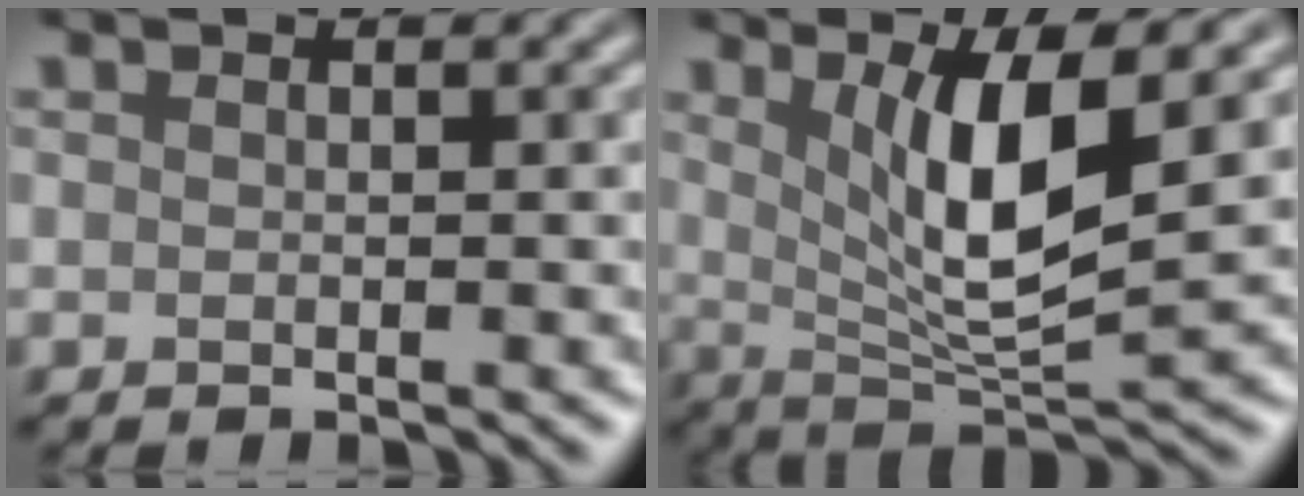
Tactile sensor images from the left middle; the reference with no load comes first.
{"total": 6.8, "force": [2.1, 1.8, 6.2], "torque": [-0.109, -0.014, 0.042]}